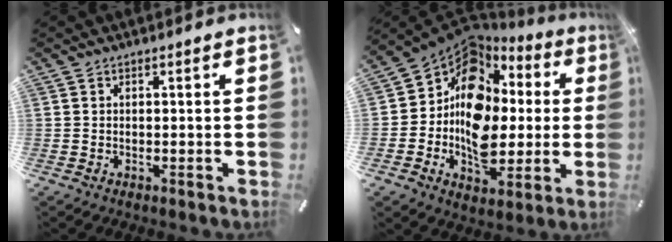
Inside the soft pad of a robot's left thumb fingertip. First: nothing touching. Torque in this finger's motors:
{"motor_torque": [1.16, 1.40, 1.68, 1.09, 0.33]}